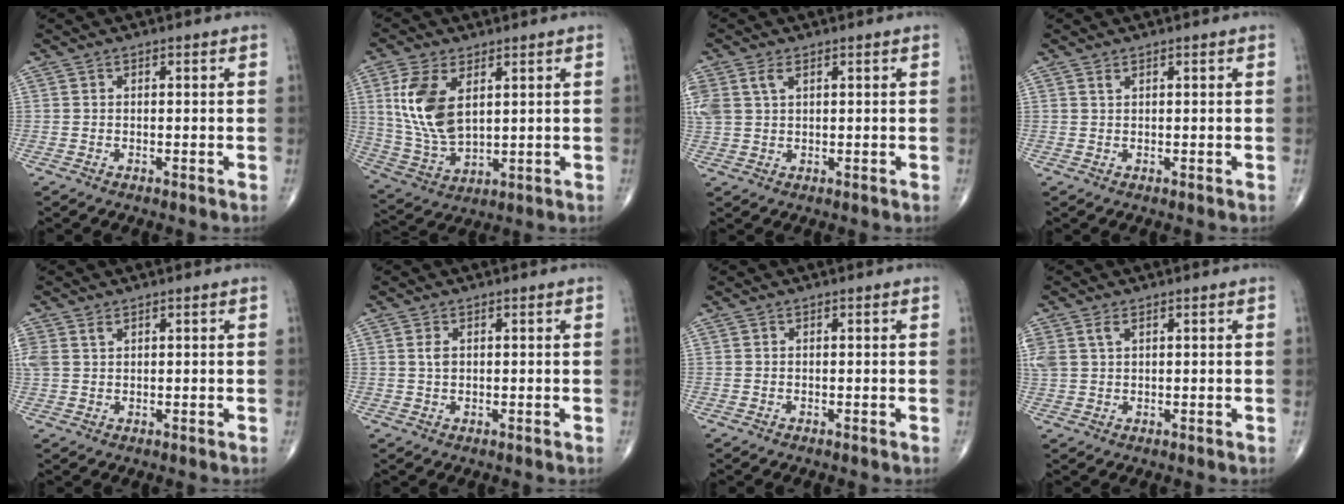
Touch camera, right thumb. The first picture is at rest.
{"total": 12.3, "force": [3.7, 6.6, 9.7], "torque": [-0.200, -0.014, 0.083]}
{"total": 6.3, "force": [2.4, 3.9, 4.3], "torque": [-0.115, 0.014, 0.057]}
{"total": 0.6, "force": [0.5, 0.2, 0.4], "torque": [-0.008, 0.001, 0.011]}
{"total": 3.4, "force": [1.7, 2.1, 2.1], "torque": [-0.056, 0.012, 0.046]}
{"total": 1.7, "force": [0.5, 1.0, 1.3], "torque": [-0.025, 0.000, 0.010]}
{"total": 0.0}
{"total": 4.6, "force": [2.0, 2.7, 3.1], "torque": [-0.088, 0.014, 0.049]}